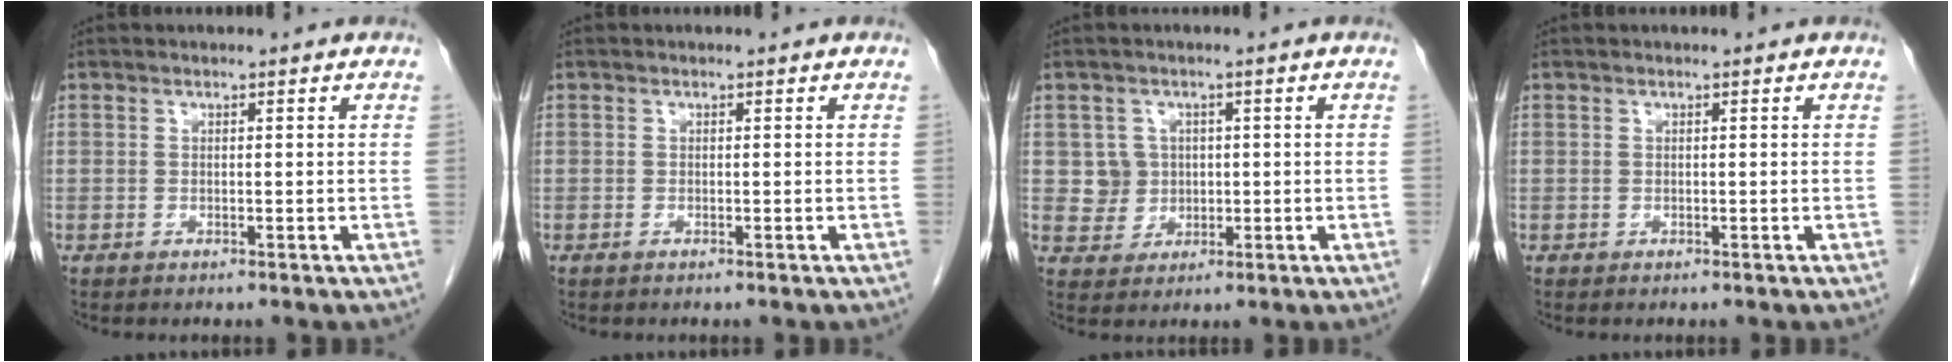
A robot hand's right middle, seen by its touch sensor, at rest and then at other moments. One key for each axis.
{"total": 0.0}
{"total": 3.8, "fx": 0.5, "fy": 3.8, "fz": 0.3, "tx": 0.000, "ty": 0.011, "tz": 0.013}
{"total": 0.0}